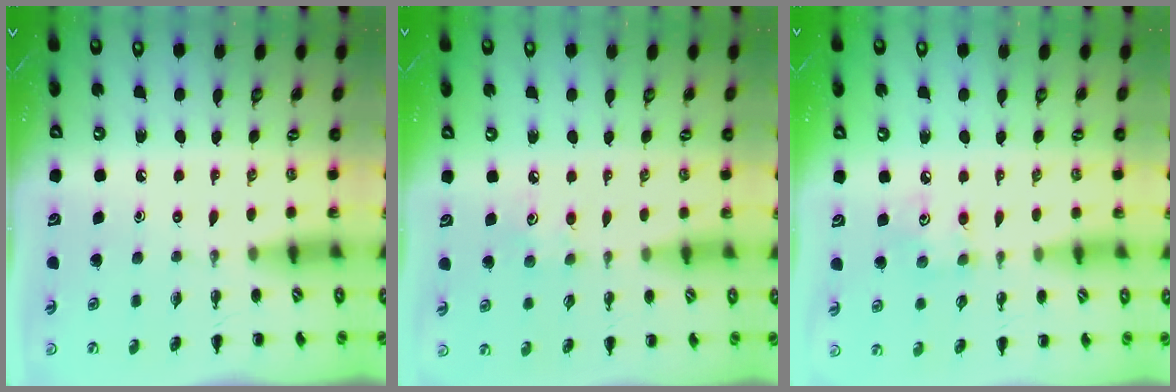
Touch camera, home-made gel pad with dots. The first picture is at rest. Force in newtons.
{"total": 4.9, "press": 4.7, "slide": 1.0}
{"total": 3.7, "press": 3.7, "slide": 0.6}